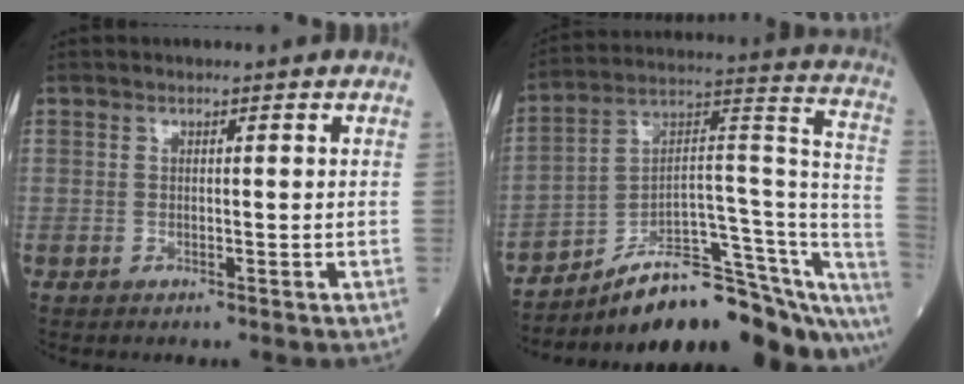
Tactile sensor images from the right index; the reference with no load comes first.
{"total": 23.8, "force": [-19.1, 5.0, 13.3], "torque": [-0.102, 0.050, -0.277]}